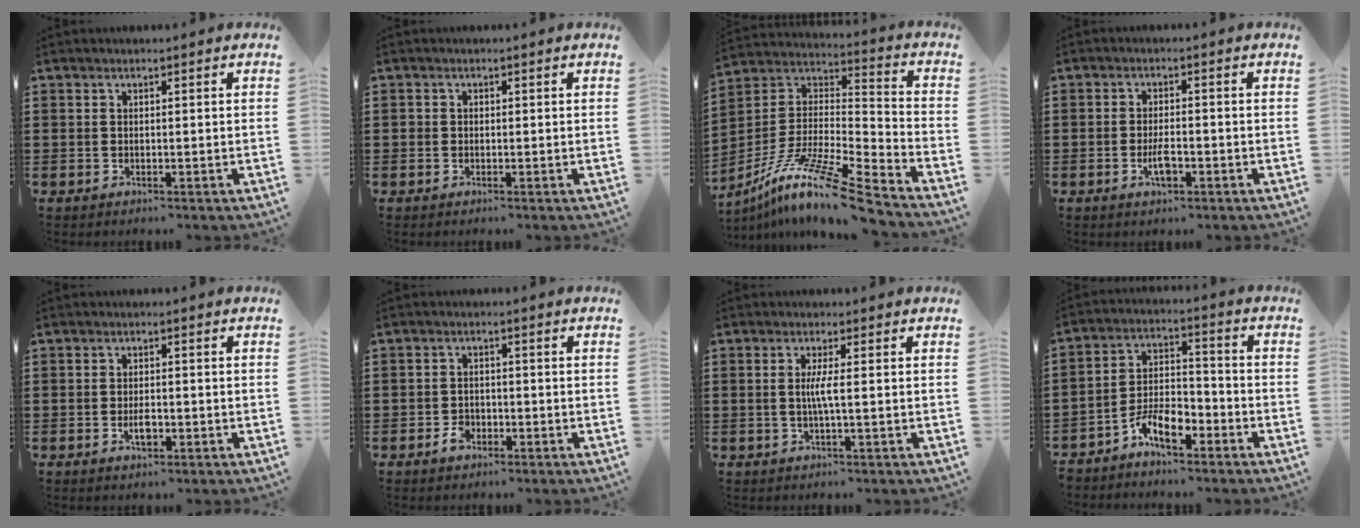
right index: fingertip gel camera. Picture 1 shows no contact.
{"total": 0.8, "force": [-0.2, 0.7, 0.3], "torque": [-0.007, 0.004, -0.005]}
{"total": 13.5, "force": [-10.4, 0.4, 8.6], "torque": [-0.167, 0.008, -0.203]}
{"total": 3.8, "force": [-1.5, 1.2, 3.2], "torque": [-0.070, -0.003, -0.029]}
{"total": 2.7, "force": [-1.0, 1.0, 2.4], "torque": [-0.051, -0.003, -0.019]}
{"total": 2.4, "force": [-1.4, 1.5, 1.3], "torque": [-0.025, 0.002, -0.028]}
{"total": 2.9, "force": [-0.1, -0.1, 2.9], "torque": [-0.061, -0.009, -0.007]}
{"total": 6.7, "force": [-4.8, 2.7, 3.8], "torque": [-0.076, 0.013, -0.093]}